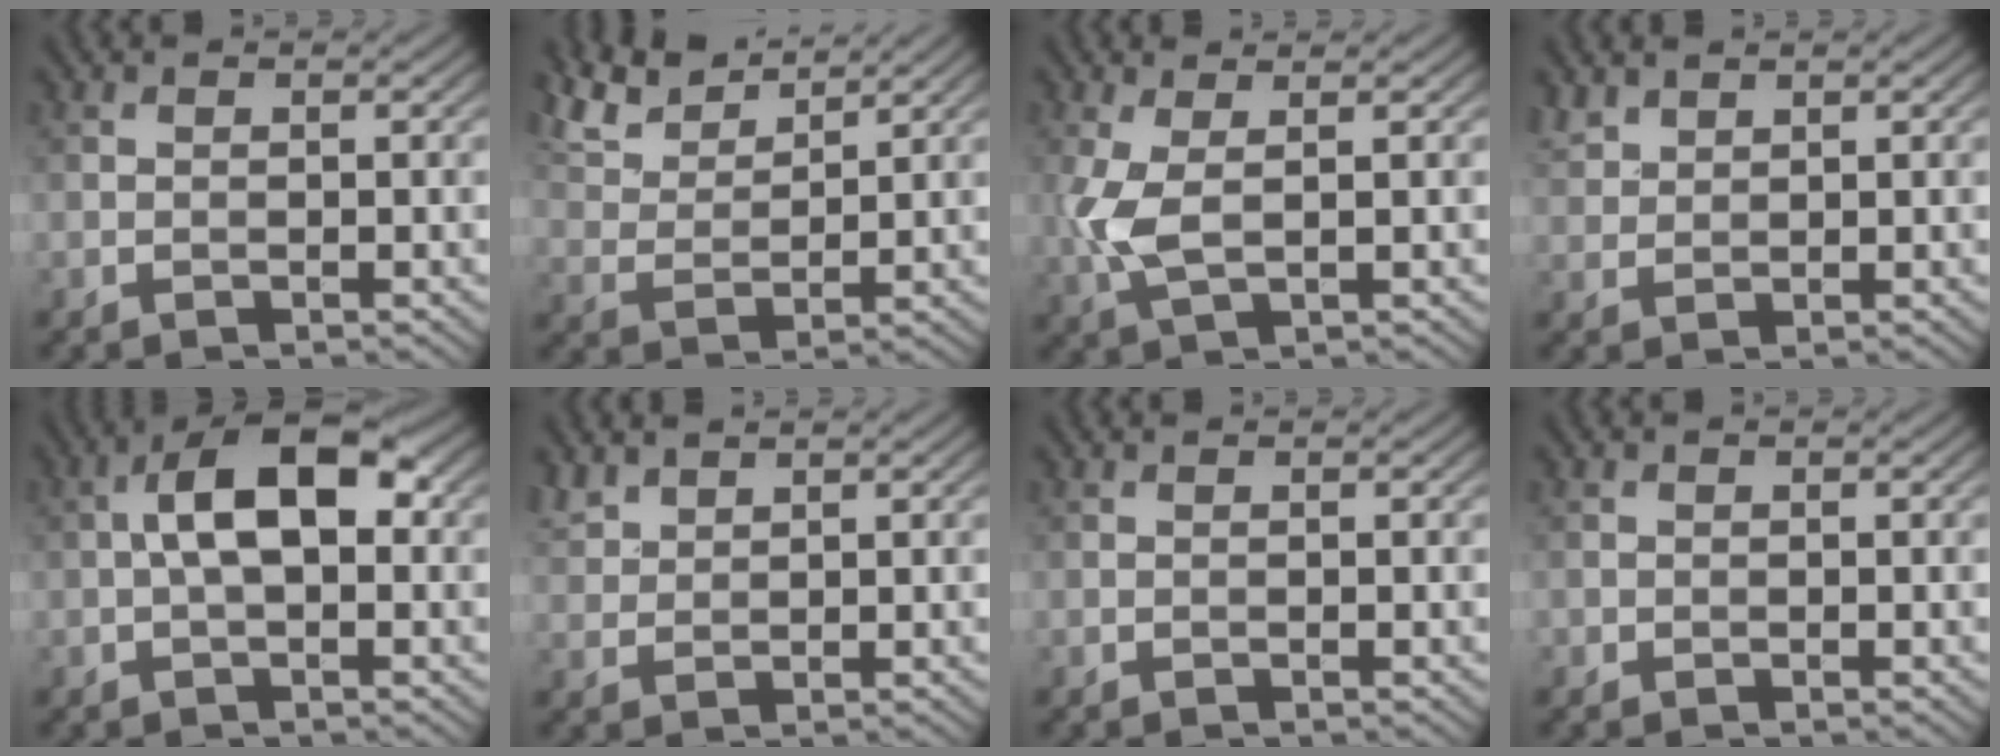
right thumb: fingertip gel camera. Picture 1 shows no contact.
{"total": 8.1, "force": [6.9, 2.2, 3.8], "torque": [-0.103, 0.016, 0.131]}
{"total": 4.4, "force": [0.7, 1.7, 4.0], "torque": [-0.110, 0.001, 0.012]}
{"total": 2.4, "force": [2.0, 1.1, 0.7], "torque": [-0.021, 0.004, 0.048]}
{"total": 7.9, "force": [0.6, 3.9, 6.9], "torque": [-0.121, 0.017, -0.001]}
{"total": 2.7, "force": [2.2, 1.2, 1.0], "torque": [-0.026, 0.005, 0.054]}
{"total": 0.0}
{"total": 0.6, "force": [-0.1, 0.5, 0.0], "torque": [0.004, -0.004, -0.005]}